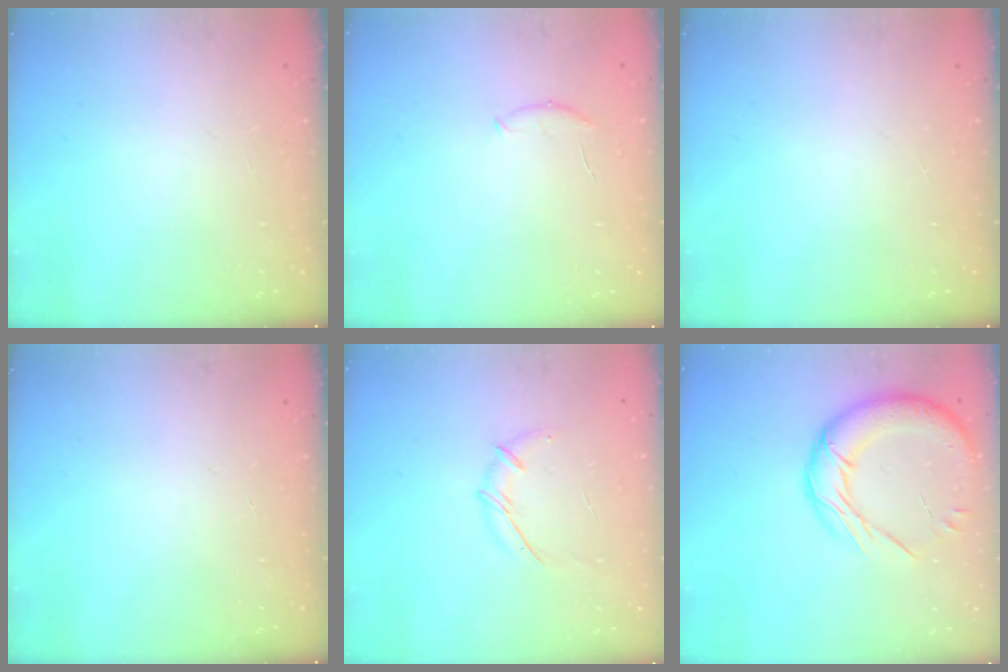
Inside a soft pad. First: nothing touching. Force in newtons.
{"total": 6.1, "press": 6.0, "slide": 1.1}
{"total": 0.0}
{"total": 0.0}
{"total": 5.9, "press": 5.7, "slide": 1.3}
{"total": 16.6, "press": 16.4, "slide": 2.3}